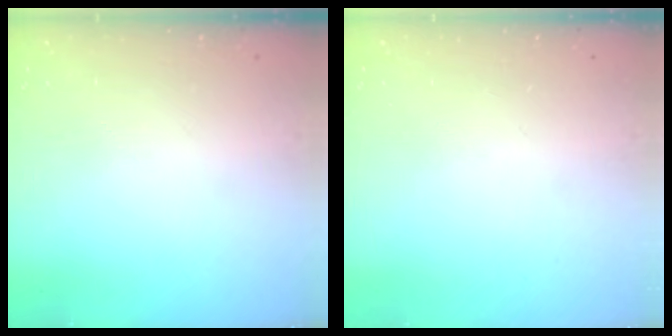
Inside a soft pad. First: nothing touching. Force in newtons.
{"total": 0.0}